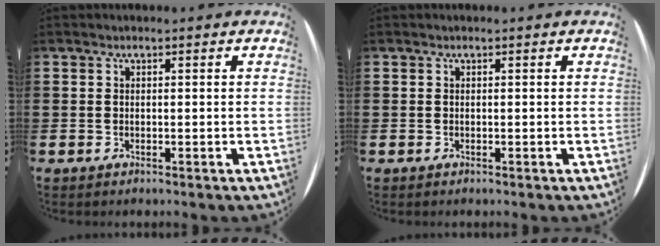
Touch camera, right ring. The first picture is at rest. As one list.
[{"total": 0.0}]